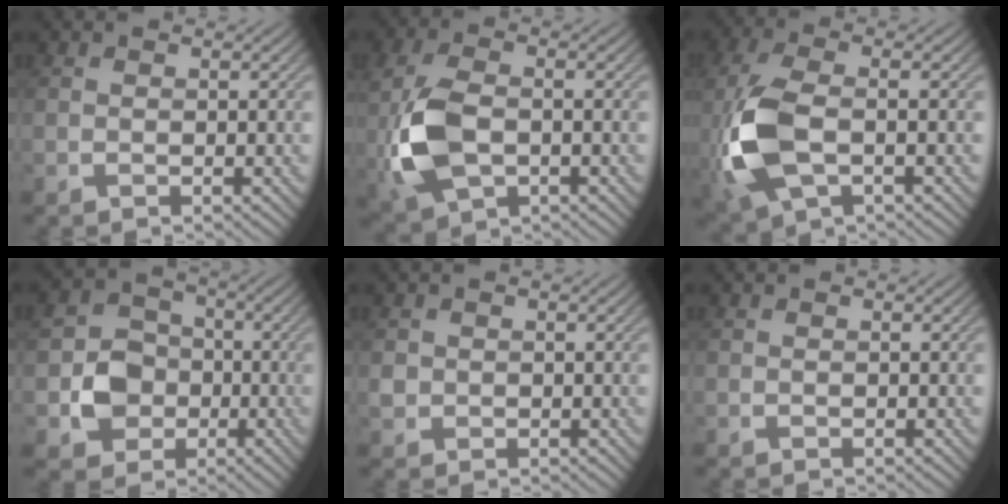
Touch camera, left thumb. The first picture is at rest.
{"total": 9.1, "force": [-1.7, 5.3, 7.2], "torque": [-0.188, -0.010, -0.036]}
{"total": 10.4, "force": [-2.0, 5.2, 8.7], "torque": [-0.229, -0.015, -0.043]}
{"total": 6.1, "force": [-1.2, 5.5, 2.5], "torque": [-0.055, 0.002, -0.036]}
{"total": 1.3, "force": [0.1, 1.3, 0.1], "torque": [-0.004, -0.003, -0.003]}
{"total": 0.0}